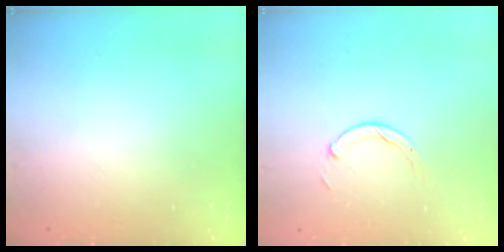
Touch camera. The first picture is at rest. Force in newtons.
{"total": 2.9, "press": 2.9, "slide": 0.4}